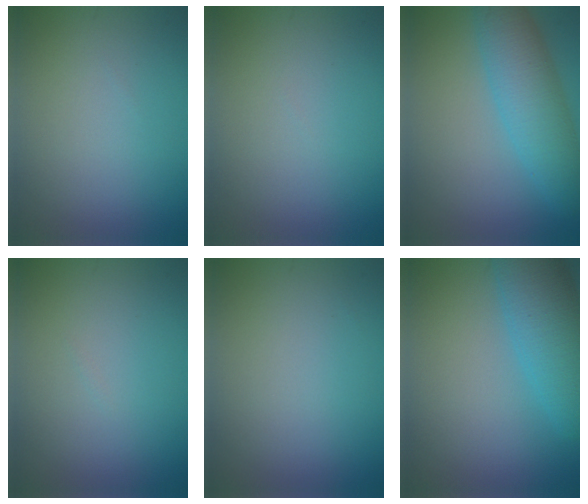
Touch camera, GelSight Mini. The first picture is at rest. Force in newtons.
{"total": 0.0}
{"total": 6.0, "press": 6.0, "slide": 0.1}
{"total": 0.0}
{"total": 0.0}
{"total": 7.1, "press": 7.1, "slide": 0.3}